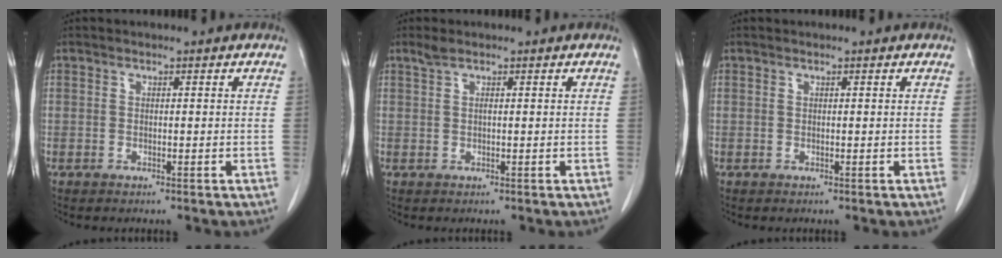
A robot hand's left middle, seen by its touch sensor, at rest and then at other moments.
{"total": 1.3, "force": [0.9, 0.2, 0.9], "torque": [-0.029, 0.012, 0.020]}
{"total": 0.0}